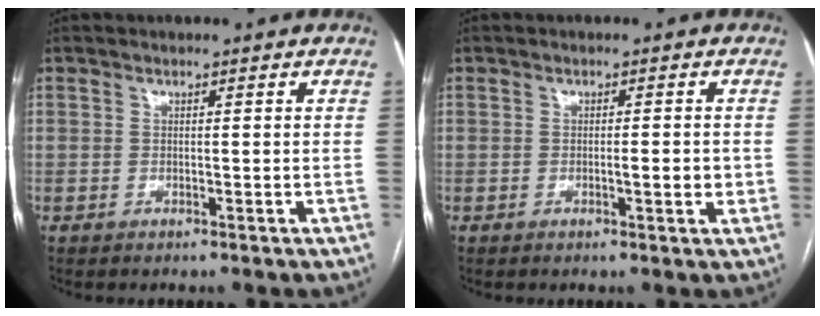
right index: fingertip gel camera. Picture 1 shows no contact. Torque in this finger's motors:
{"motor_torque": [1.13, 0.27, 0.34, 0.05]}